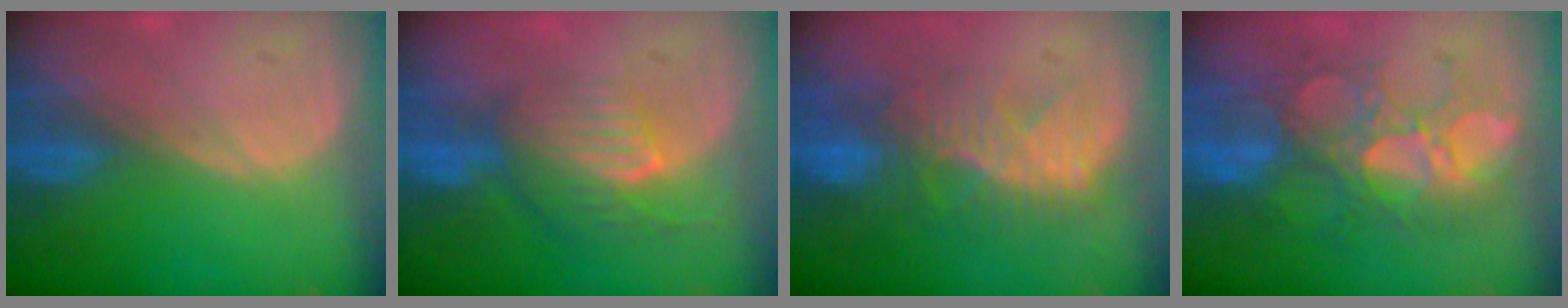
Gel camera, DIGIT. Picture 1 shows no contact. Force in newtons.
{"total": 8.1, "press": 7.2, "slide": 3.6}
{"total": 10.3, "press": 8.8, "slide": 5.4}
{"total": 11.0, "press": 9.9, "slide": 4.9}